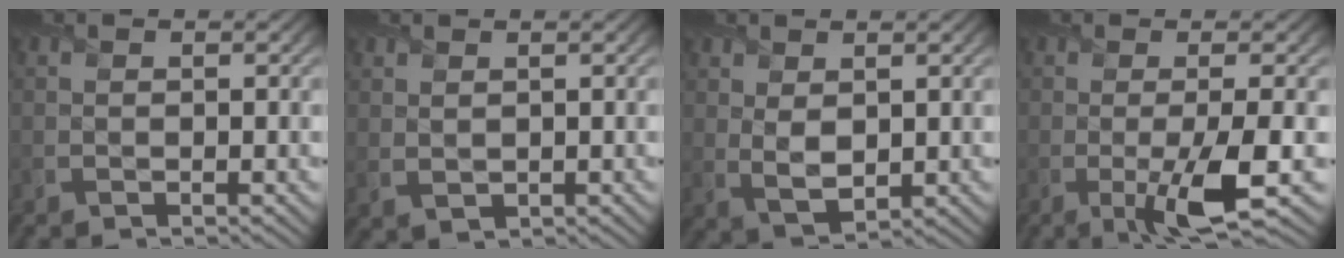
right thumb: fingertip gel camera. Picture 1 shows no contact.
{"total": 1.4, "force": [0.9, 0.7, 0.8], "torque": [-0.021, -0.004, 0.024]}
{"total": 3.8, "force": [1.2, 2.2, 2.8], "torque": [-0.069, -0.005, 0.030]}
{"total": 6.2, "force": [-1.5, 1.1, 5.9], "torque": [-0.102, -0.002, -0.027]}